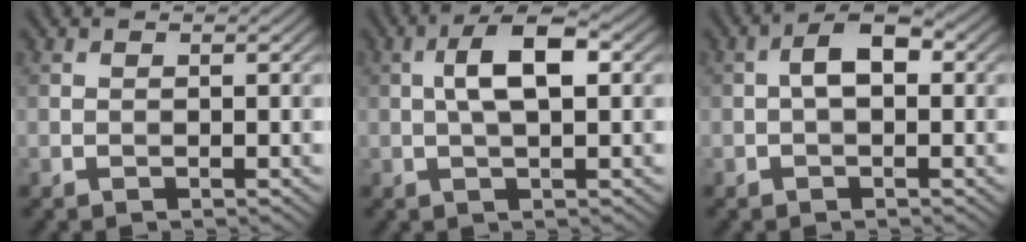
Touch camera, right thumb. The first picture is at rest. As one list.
[{"total": 5.9, "force": [0.8, 2.1, 5.4], "torque": [-0.104, 0.013, 0.012]}, {"total": 3.9, "force": [0.1, 2.1, 3.3], "torque": [-0.058, 0.009, -0.005]}]